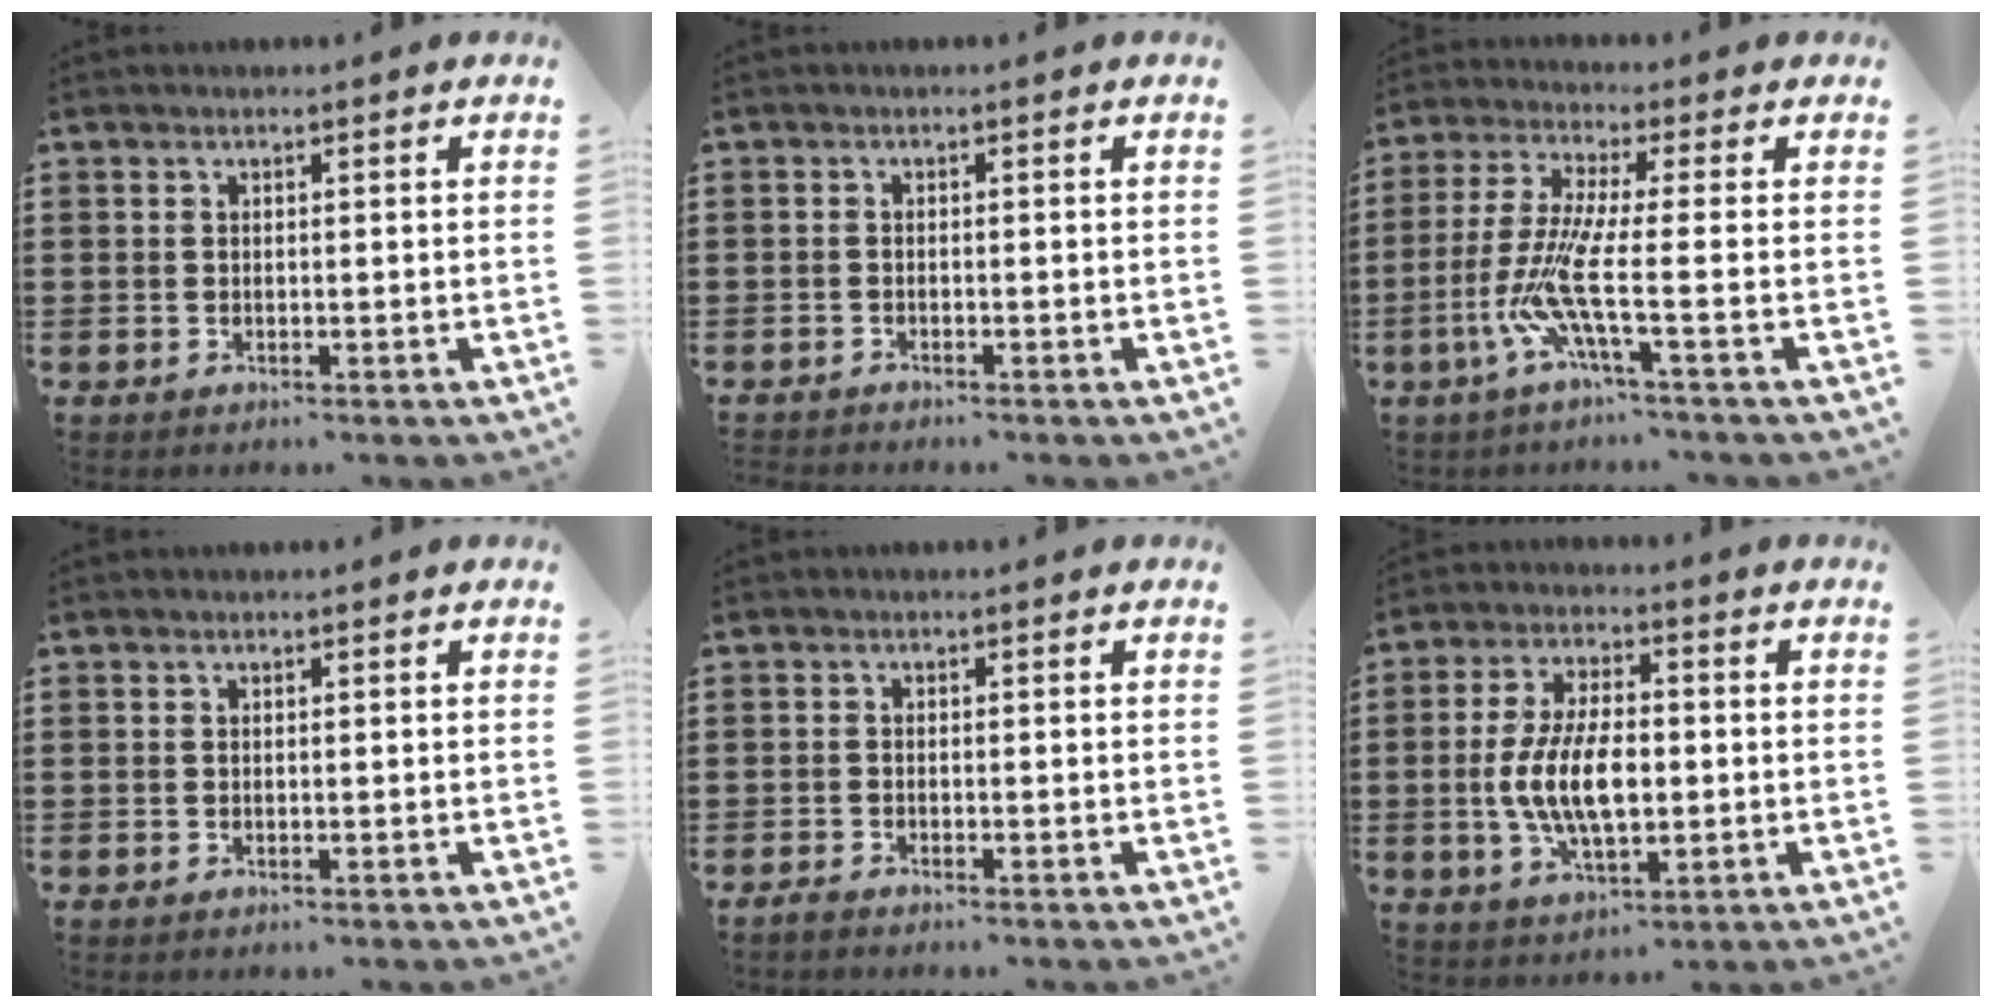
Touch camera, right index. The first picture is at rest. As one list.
[{"total": 0.8, "force": [-0.8, 0.0, 0.0], "torque": [-0.002, 0.000, -0.017]}, {"total": 9.0, "force": [-2.7, 0.4, 8.5], "torque": [-0.202, -0.027, -0.062]}, {"total": 0.0}, {"total": 0.9, "force": [-0.9, 0.0, 0.2], "torque": [-0.007, -0.002, -0.017]}, {"total": 9.9, "force": [-1.0, 4.8, 8.6], "torque": [-0.185, 0.002, -0.021]}]